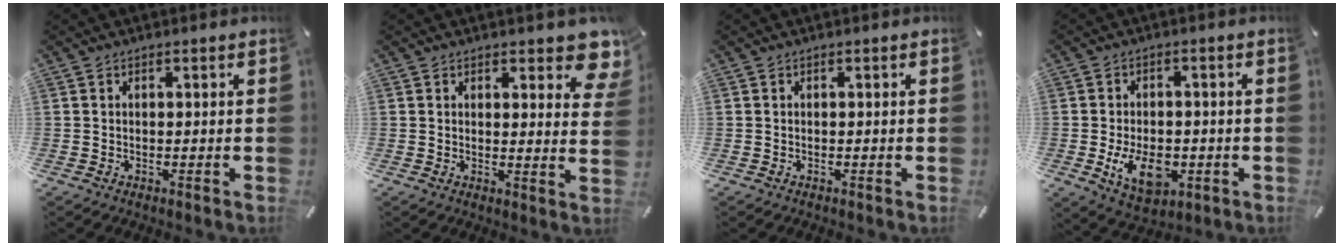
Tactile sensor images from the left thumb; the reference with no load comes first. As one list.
[{"total": 6.9, "force": [4.9, 3.0, 3.8], "torque": [-0.036, -0.034, 0.084]}, {"total": 0.0}, {"total": 10.2, "force": [-2.6, 6.5, 7.4], "torque": [-0.138, -0.001, -0.042]}]